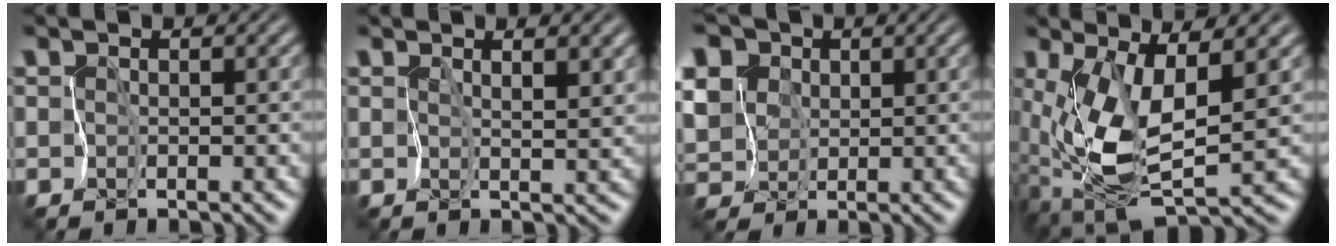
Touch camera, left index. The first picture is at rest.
{"total": 2.8, "force": [1.5, 0.6, 2.2], "torque": [-0.028, -0.009, 0.025]}
{"total": 10.6, "force": [4.1, 8.7, 4.6], "torque": [-0.121, 0.020, 0.058]}
{"total": 8.8, "force": [0.1, 3.8, 7.9], "torque": [-0.181, -0.024, 0.008]}